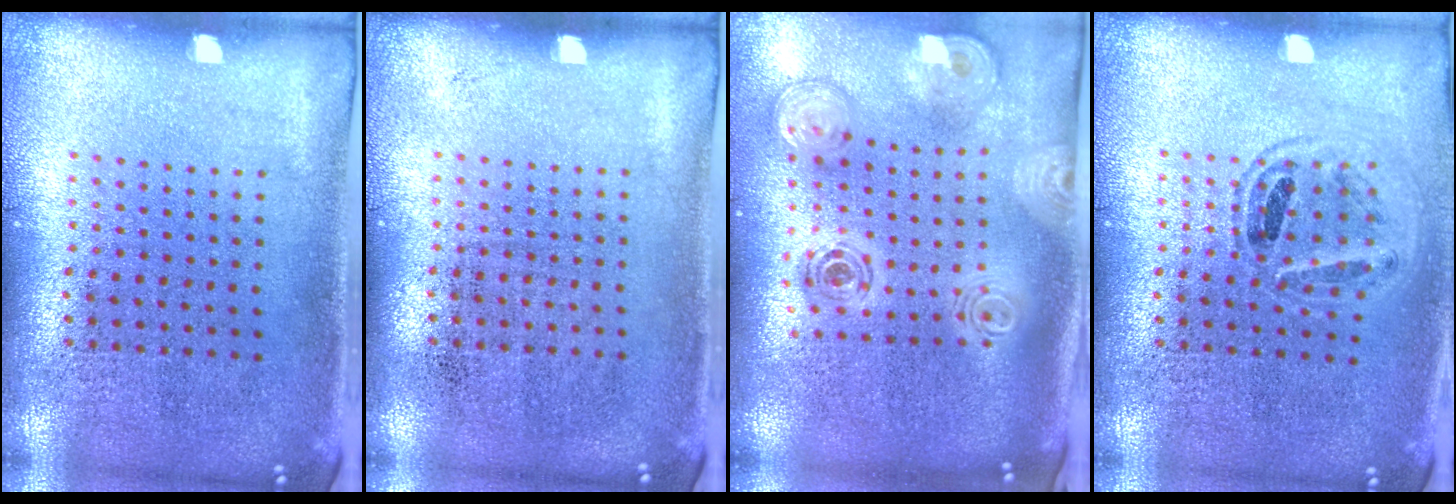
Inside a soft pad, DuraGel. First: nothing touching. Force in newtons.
{"total": 0.0}
{"total": 1.9, "press": 1.6, "slide": 1.0}
{"total": 1.0, "press": 1.0, "slide": 0.3}